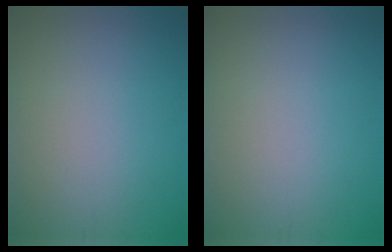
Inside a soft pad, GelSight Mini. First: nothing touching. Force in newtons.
{"total": 0.0}